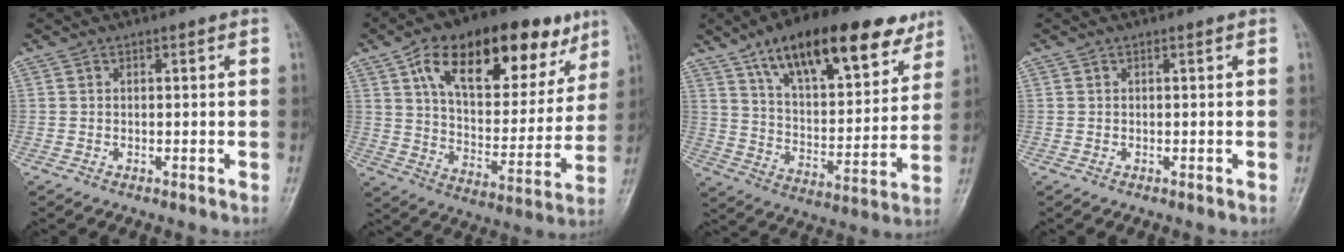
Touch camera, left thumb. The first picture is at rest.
{"total": 25.7, "force": [13.4, 12.7, 17.9], "torque": [-0.233, -0.014, 0.215]}
{"total": 23.6, "force": [14.5, 9.5, 16.0], "torque": [-0.214, -0.037, 0.238]}
{"total": 0.0}